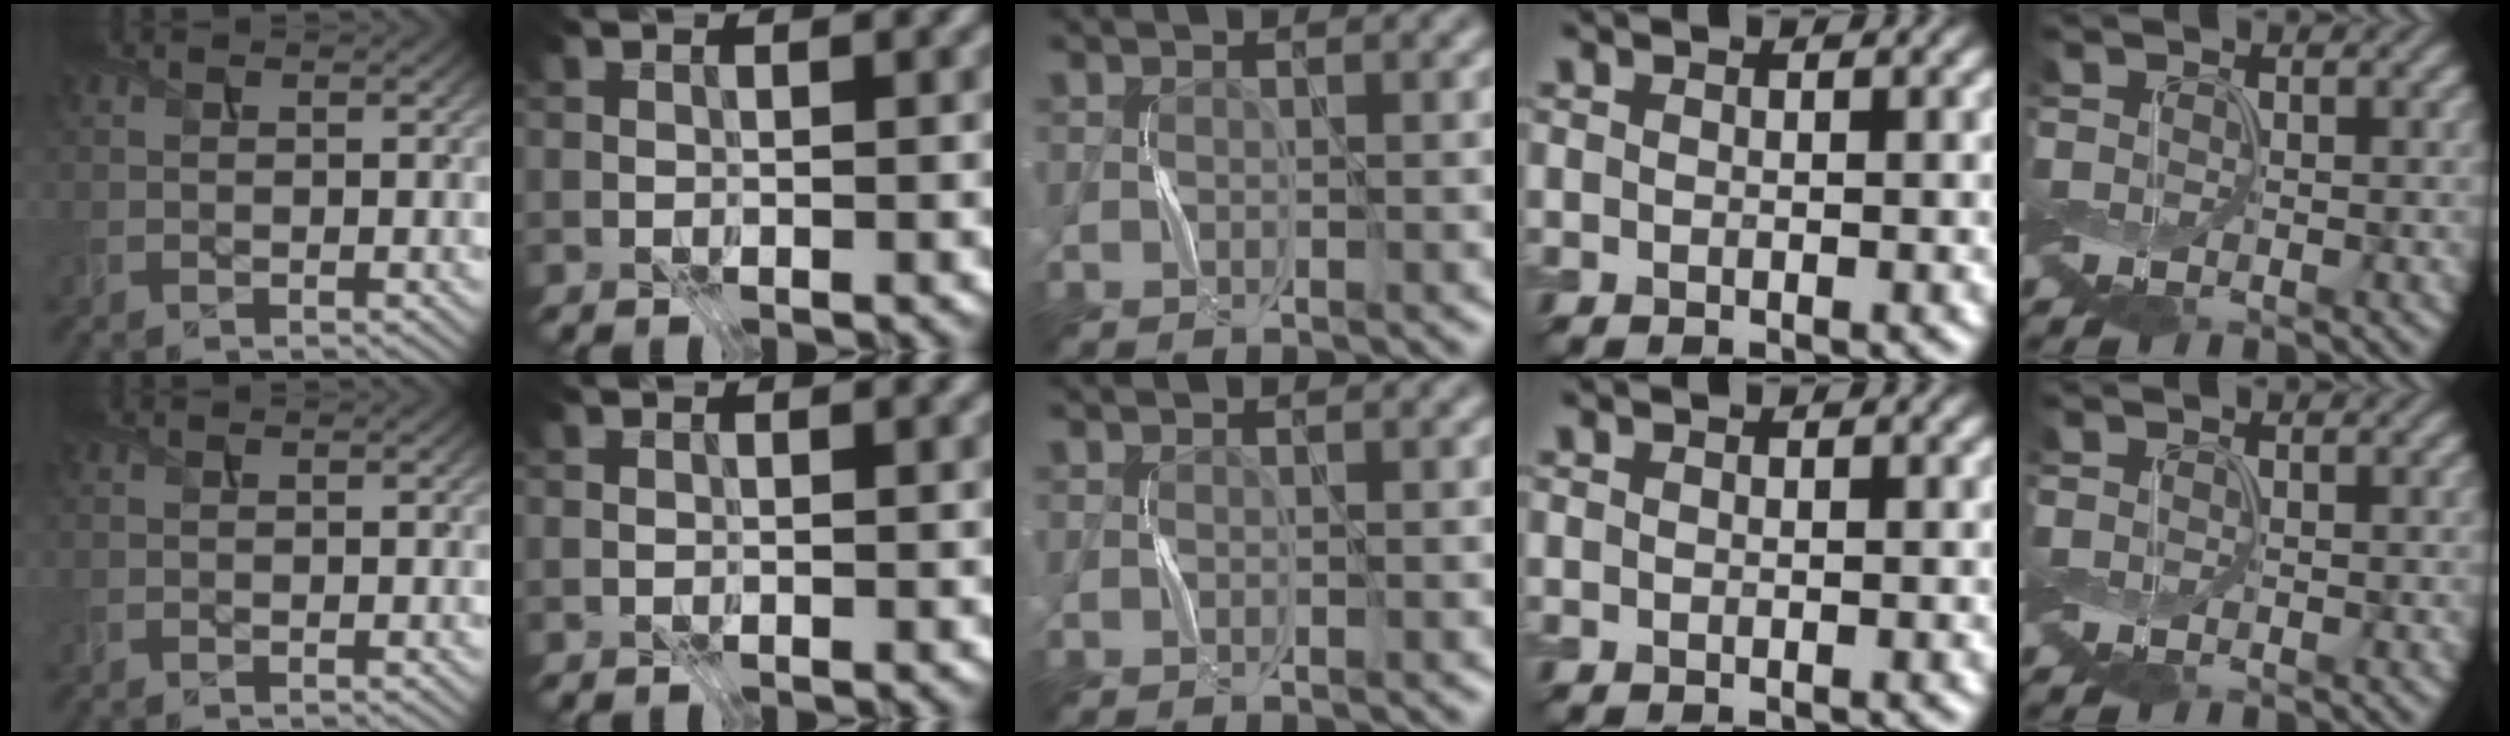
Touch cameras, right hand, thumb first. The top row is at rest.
{}